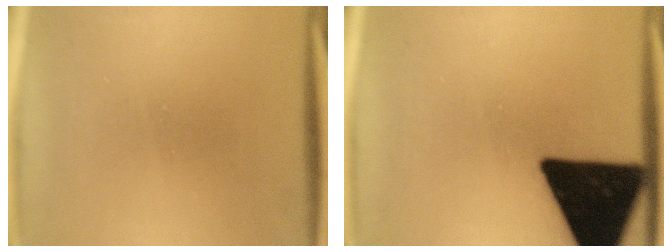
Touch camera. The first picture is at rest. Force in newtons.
{"total": 18.7}